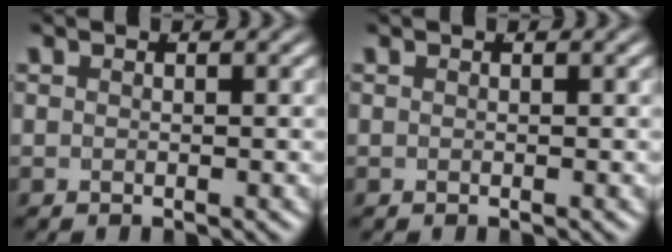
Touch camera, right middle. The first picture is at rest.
{"total": 0.0}